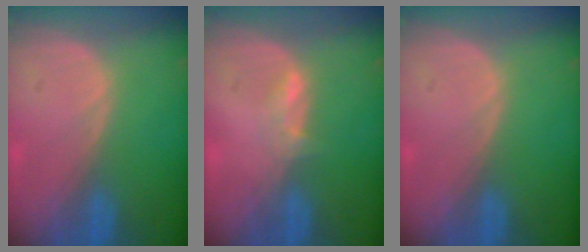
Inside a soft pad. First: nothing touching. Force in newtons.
{"total": 1.7, "press": 1.7, "slide": 0.6}
{"total": 0.0}